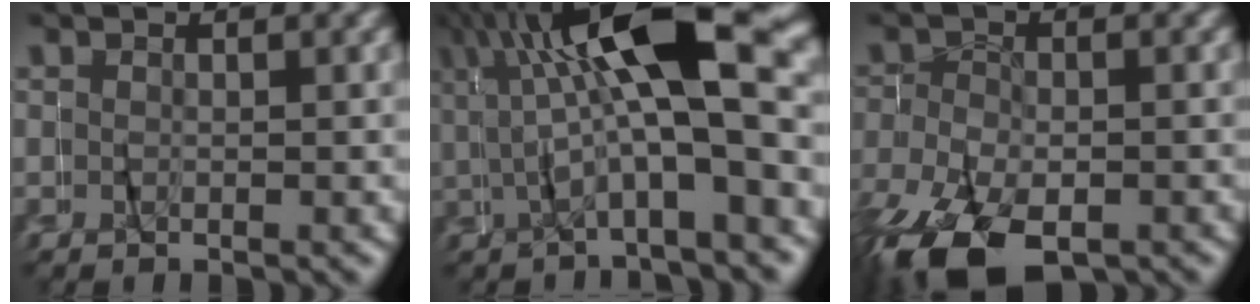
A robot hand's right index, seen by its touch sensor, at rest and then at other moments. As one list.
[{"total": 11.7, "force": [3.2, 3.7, 10.7], "torque": [-0.163, 0.038, 0.041]}, {"total": 8.3, "force": [-5.3, 4.6, 4.5], "torque": [-0.113, -0.028, -0.071]}]